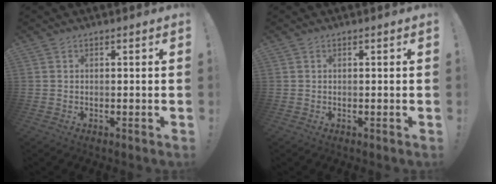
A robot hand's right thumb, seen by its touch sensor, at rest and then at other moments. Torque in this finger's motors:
{"motor_torque": [-0.16, -0.01, 0.21, -0.06, 0.00]}